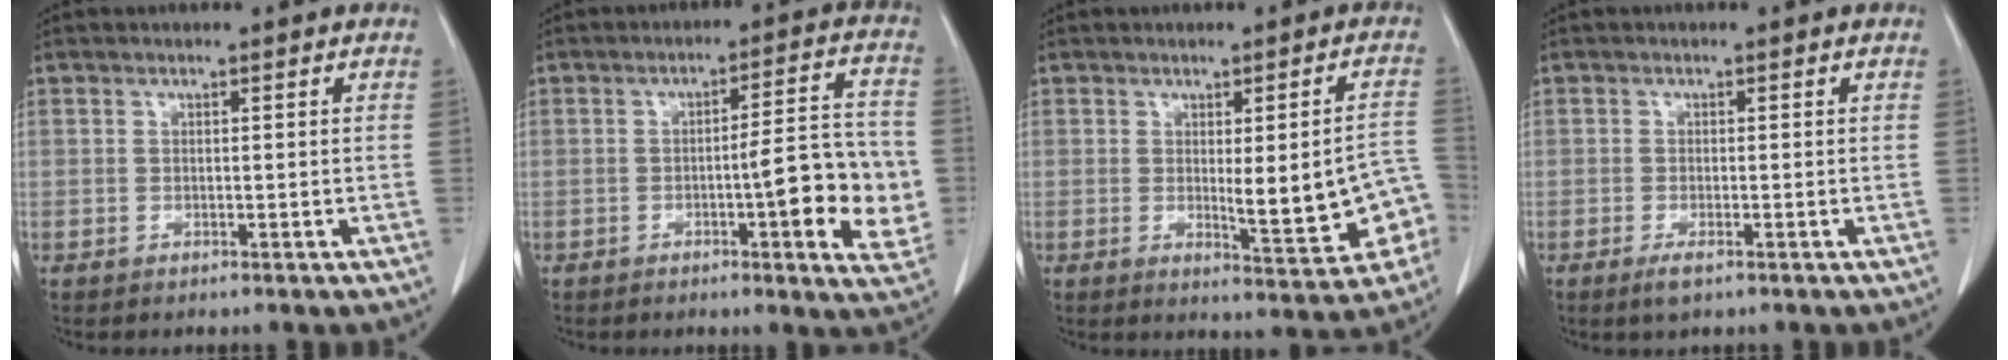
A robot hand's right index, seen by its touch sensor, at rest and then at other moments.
{"total": 12.1, "force": [-2.4, 2.1, 11.7], "torque": [-0.137, 0.015, -0.028]}
{"total": 11.3, "force": [-2.2, 2.4, 10.8], "torque": [-0.125, 0.006, -0.022]}
{"total": 1.9, "force": [-1.1, 0.4, 1.4], "torque": [-0.029, -0.003, -0.018]}